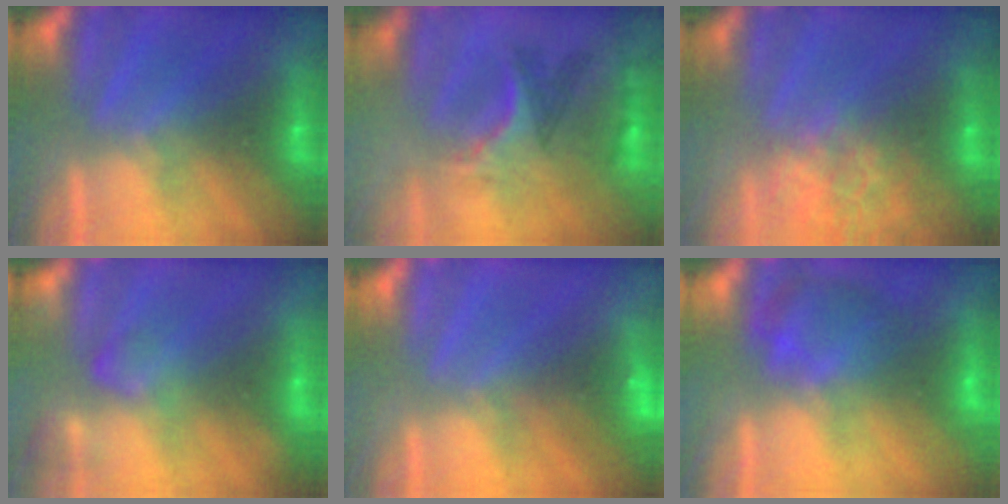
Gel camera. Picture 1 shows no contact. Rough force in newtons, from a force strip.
{"total": 2.9}
{"total": 7.4}
{"total": 2.4}
{"total": 2.6}
{"total": 2.9}